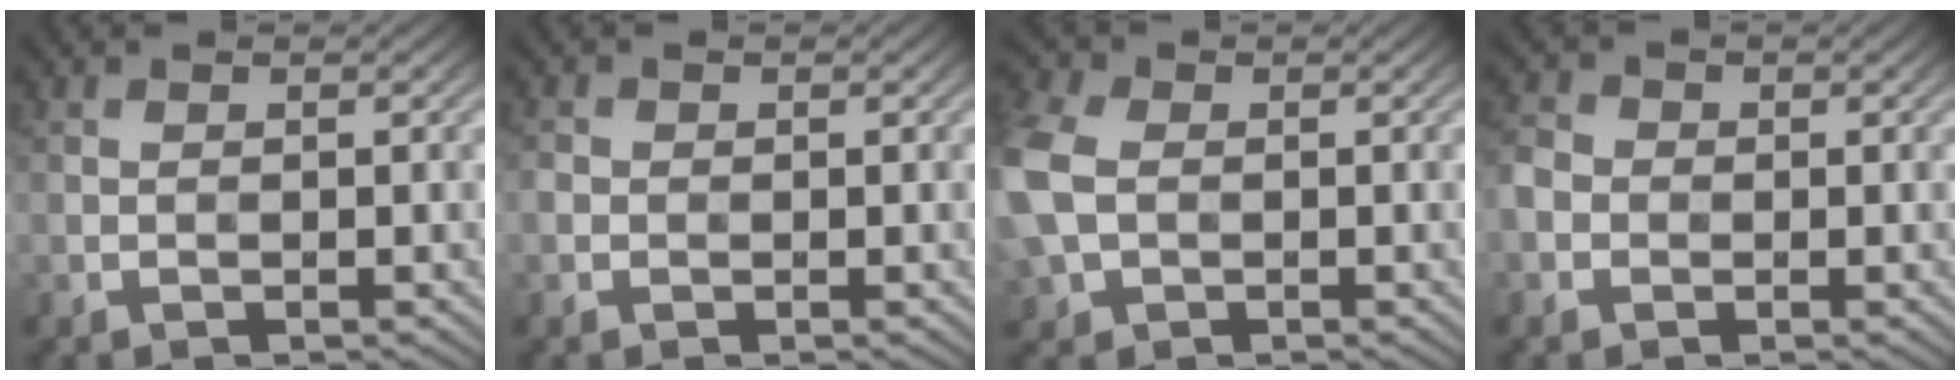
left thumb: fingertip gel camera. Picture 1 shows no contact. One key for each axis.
{"total": 0.9, "fx": -0.1, "fy": 0.8, "fz": 0.2, "tx": -0.003, "ty": -0.003, "tz": -0.007}
{"total": 9.9, "fx": -0.5, "fy": 7.2, "fz": 6.8, "tx": -0.220, "ty": -0.007, "tz": -0.015}
{"total": 2.5, "fx": -0.6, "fy": 2.2, "fz": 0.9, "tx": -0.024, "ty": 0.001, "tz": -0.019}